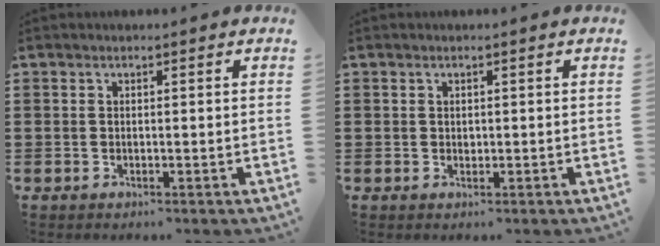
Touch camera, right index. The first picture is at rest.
{"total": 0.5, "force": [0.2, 0.4, 0.2], "torque": [-0.006, 0.002, 0.004]}